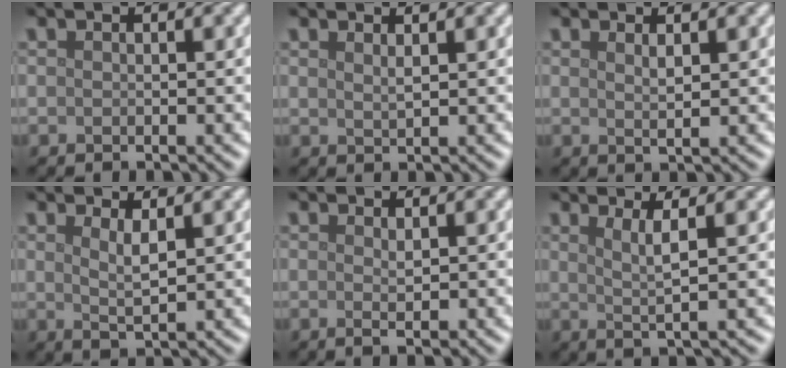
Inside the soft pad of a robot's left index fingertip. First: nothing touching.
{"total": 1.0, "force": [0.8, 0.2, 0.6], "torque": [-0.006, 0.000, 0.013]}
{"total": 1.4, "force": [0.7, 0.3, 1.2], "torque": [-0.018, 0.000, 0.010]}
{"total": 2.1, "force": [1.0, 0.5, 1.8], "torque": [-0.030, -0.007, 0.019]}
{"total": 1.1, "force": [0.1, 0.1, 1.1], "torque": [-0.020, -0.003, 0.001]}
{"total": 3.1, "force": [1.1, 0.4, 2.8], "torque": [-0.051, -0.002, 0.021]}